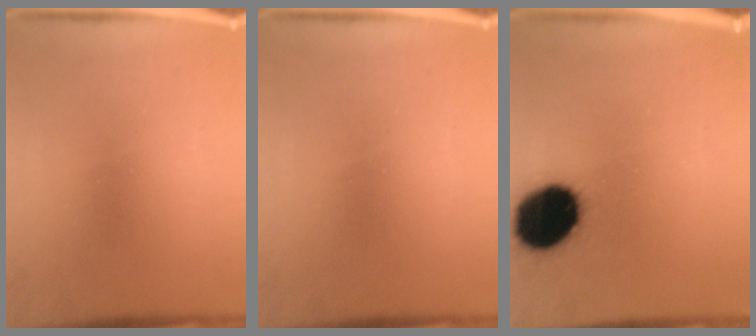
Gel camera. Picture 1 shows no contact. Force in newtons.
{"total": 0.0}
{"total": 19.7}